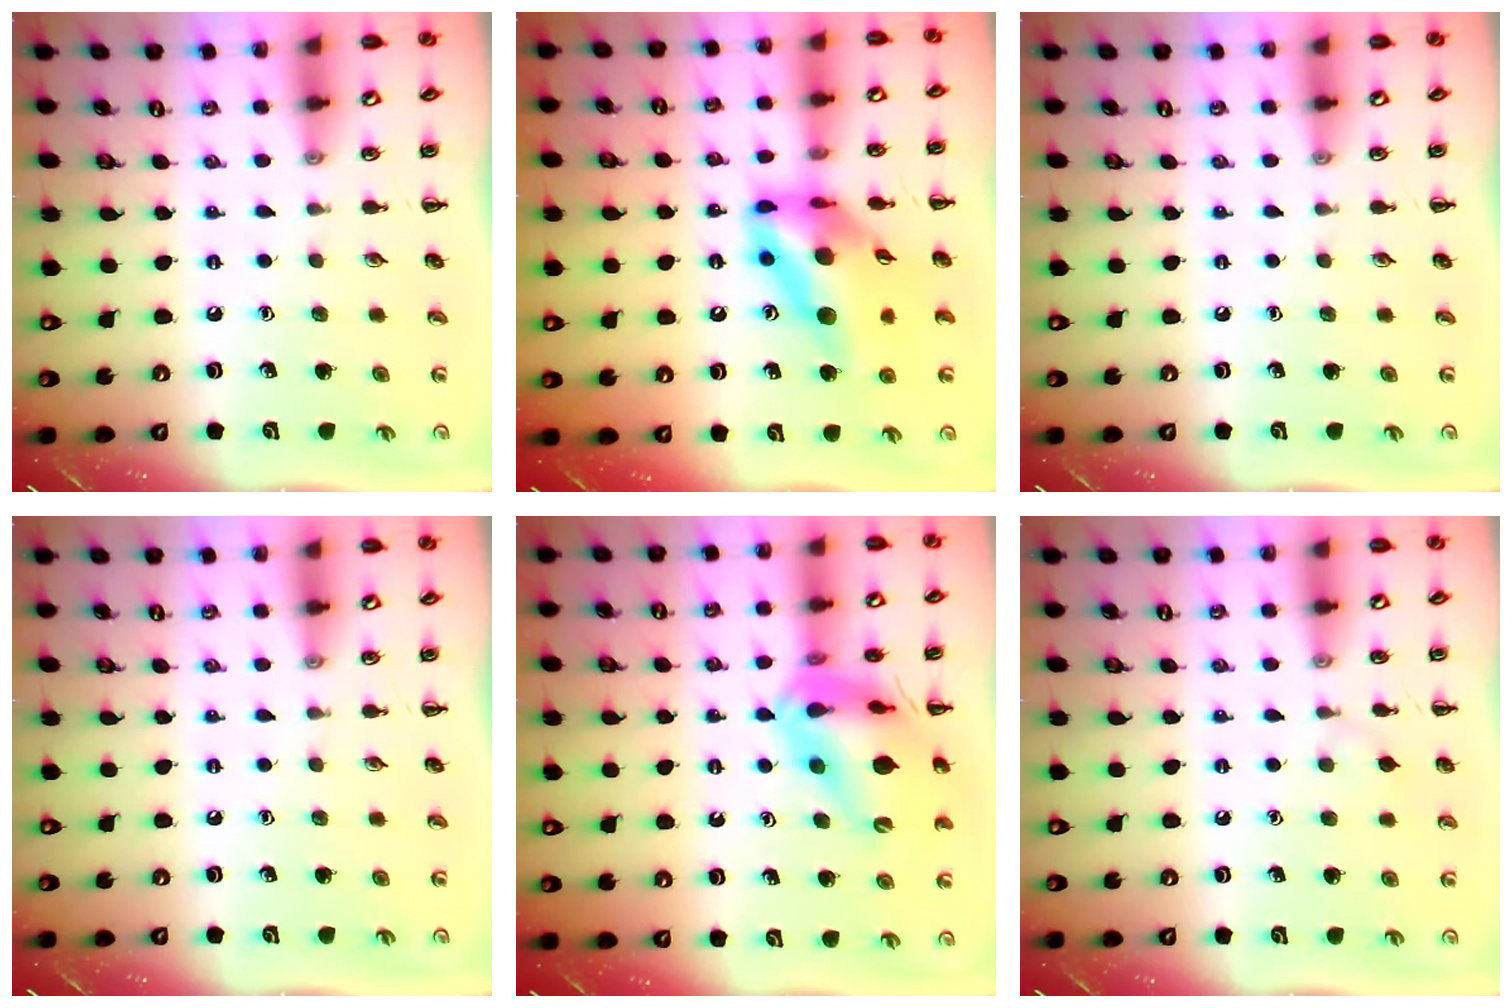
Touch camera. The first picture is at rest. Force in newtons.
{"total": 15.1, "press": 14.2, "slide": 5.0}
{"total": 0.0}
{"total": 0.0}
{"total": 16.8, "press": 16.5, "slide": 3.5}
{"total": 3.9, "press": 3.6, "slide": 1.6}